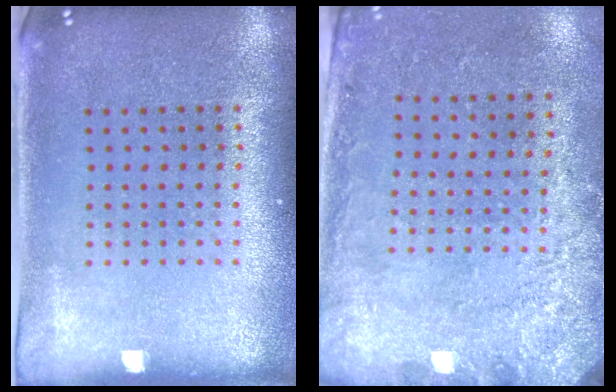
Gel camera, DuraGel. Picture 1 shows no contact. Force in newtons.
{"total": 2.8, "press": 2.0, "slide": 1.9}